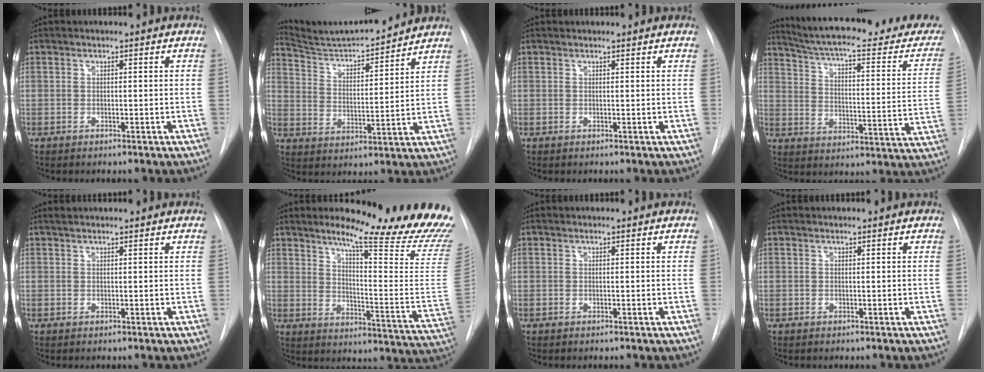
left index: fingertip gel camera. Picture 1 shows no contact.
{"total": 13.7, "force": [13.1, 0.5, 4.0], "torque": [-0.072, 0.000, 0.213]}
{"total": 2.2, "force": [2.1, 0.2, 0.5], "torque": [-0.011, 0.022, 0.026]}
{"total": 27.5, "force": [24.5, 4.4, 11.8], "torque": [-0.175, -0.061, 0.307]}
{"total": 4.1, "force": [3.8, 0.3, 1.5], "torque": [-0.022, 0.034, 0.052]}
{"total": 23.6, "force": [20.2, 0.3, 12.3], "torque": [-0.171, -0.119, 0.245]}
{"total": 1.1, "force": [1.1, 0.0, 0.2], "torque": [-0.007, 0.015, 0.016]}
{"total": 1.8, "force": [1.7, 0.1, 0.4], "torque": [-0.010, 0.020, 0.022]}